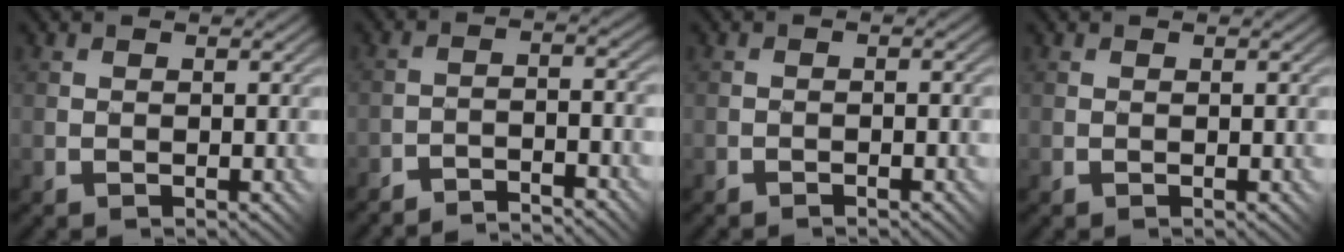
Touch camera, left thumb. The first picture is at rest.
{"total": 3.9, "force": [-3.8, -0.5, 0.9], "torque": [-0.016, 0.014, -0.074]}
{"total": 0.9, "force": [-0.9, 0.1, 0.4], "torque": [-0.001, 0.010, -0.013]}
{"total": 0.0}